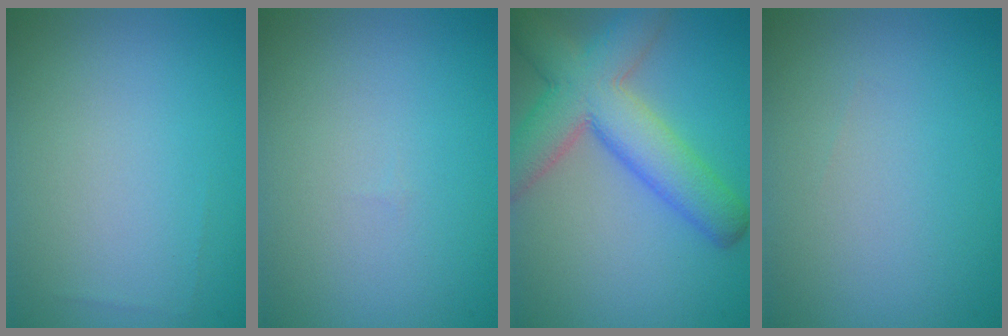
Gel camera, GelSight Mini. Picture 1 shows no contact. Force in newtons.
{"total": 0.0}
{"total": 8.2, "press": 8.2, "slide": 0.4}
{"total": 0.0}